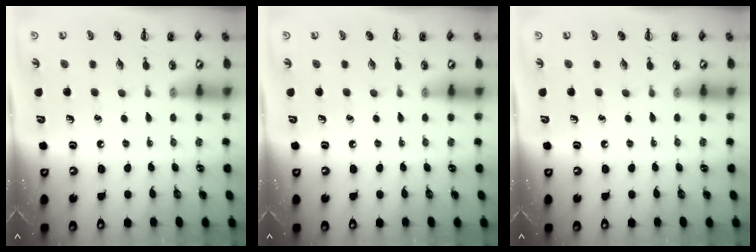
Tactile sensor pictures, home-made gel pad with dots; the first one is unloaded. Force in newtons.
{"total": 0.0}
{"total": 0.0}